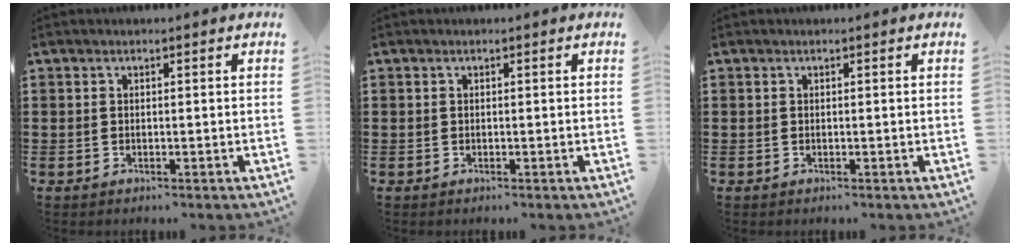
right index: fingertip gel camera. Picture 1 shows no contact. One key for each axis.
{"total": 0.0}
{"total": 0.0}